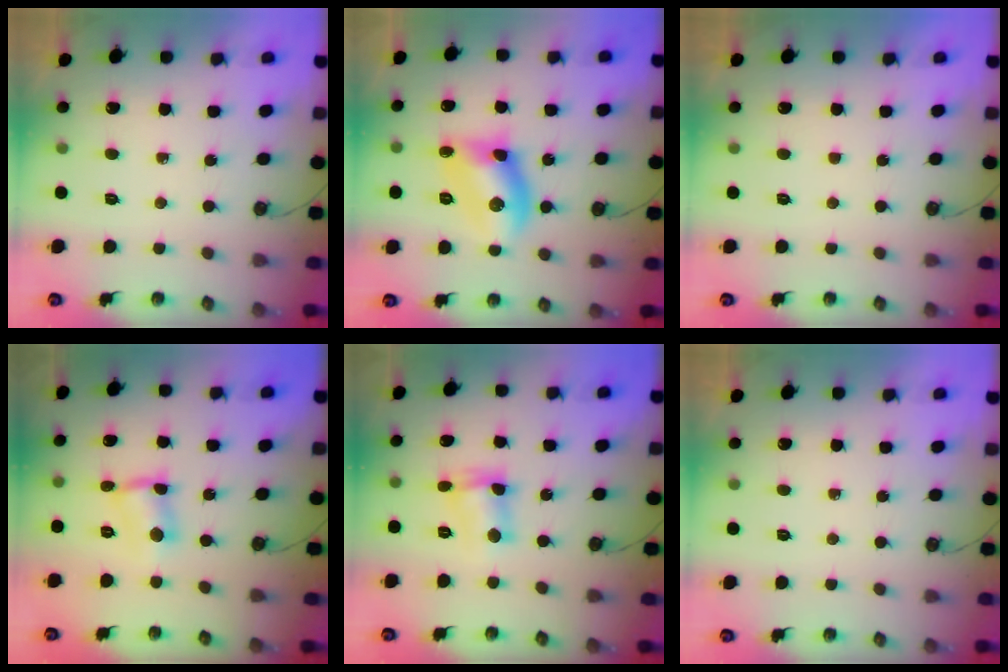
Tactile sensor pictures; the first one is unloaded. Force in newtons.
{"total": 10.3, "press": 10.3, "slide": 0.2}
{"total": 0.0}
{"total": 2.9, "press": 2.9, "slide": 0.4}
{"total": 5.1, "press": 5.0, "slide": 0.9}
{"total": 0.0}